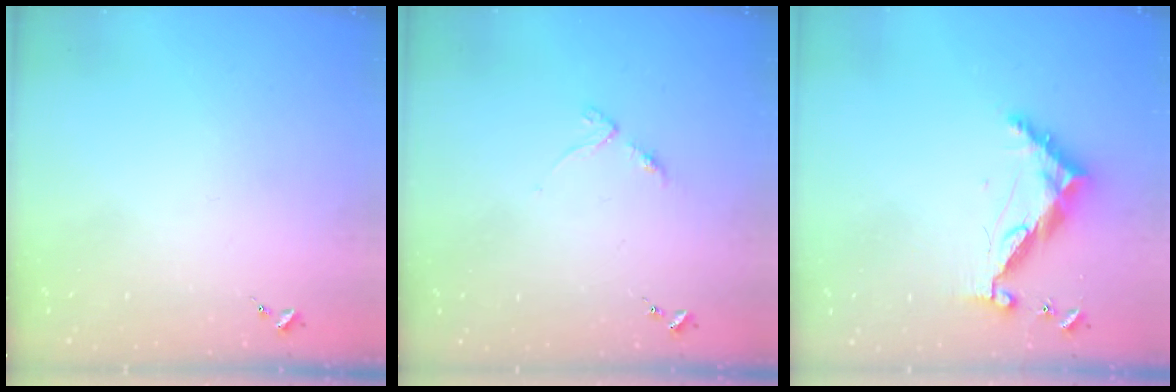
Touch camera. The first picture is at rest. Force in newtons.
{"total": 4.0, "press": 3.9, "slide": 0.4}
{"total": 9.6, "press": 9.6, "slide": 0.8}